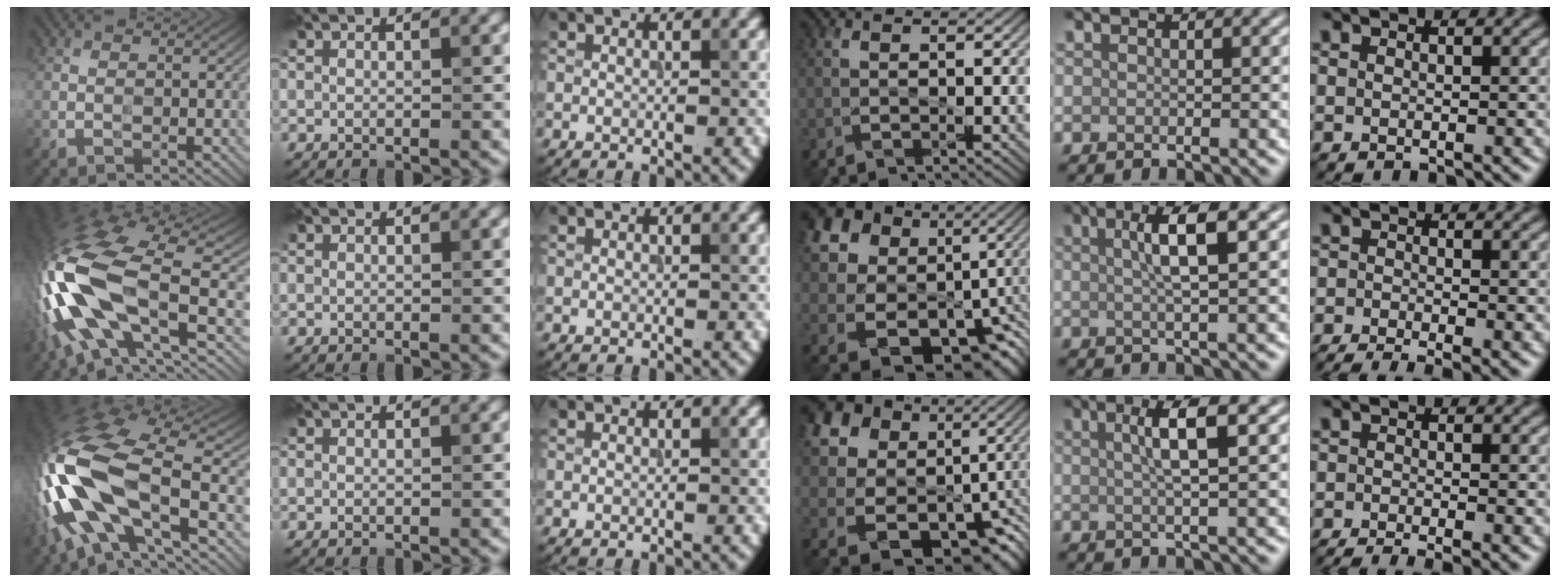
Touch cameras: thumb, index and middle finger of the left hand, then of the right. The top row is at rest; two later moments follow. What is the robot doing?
{"motion": "wipe", "object": "mirror"}